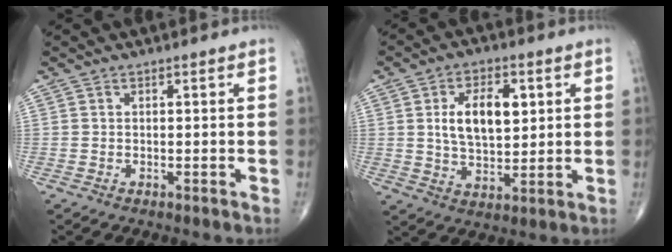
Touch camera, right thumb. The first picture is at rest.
{"total": 10.8, "force": [2.5, 6.0, 8.6], "torque": [-0.125, -0.007, 0.046]}